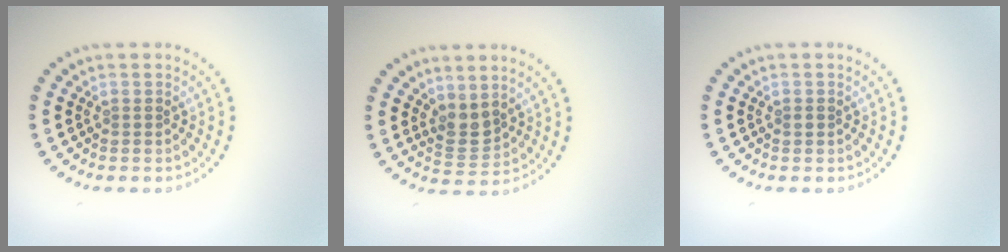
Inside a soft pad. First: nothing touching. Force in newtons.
{"total": 2.2, "press": 1.8, "slide": 1.1}
{"total": 0.6, "press": 0.6, "slide": 0.1}